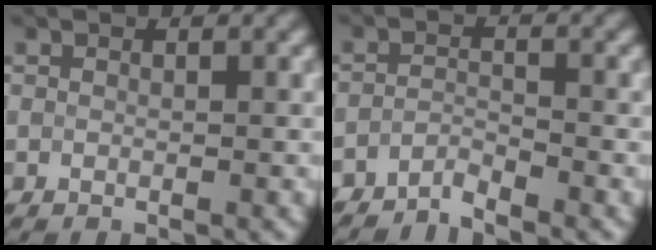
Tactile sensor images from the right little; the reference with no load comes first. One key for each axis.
{"total": 2.4, "fx": -2.3, "fy": -0.3, "fz": -0.5, "tx": 0.007, "ty": 0.001, "tz": -0.049}